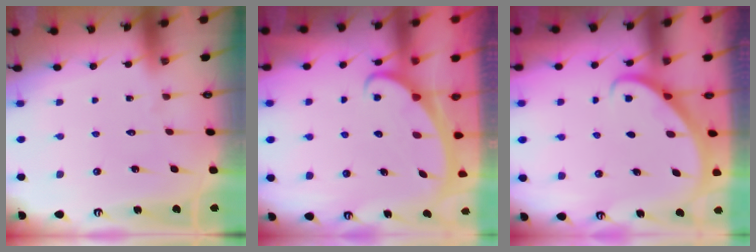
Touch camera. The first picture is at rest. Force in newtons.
{"total": 2.3, "press": 2.3, "slide": 0.3}
{"total": 2.8, "press": 2.8, "slide": 0.2}